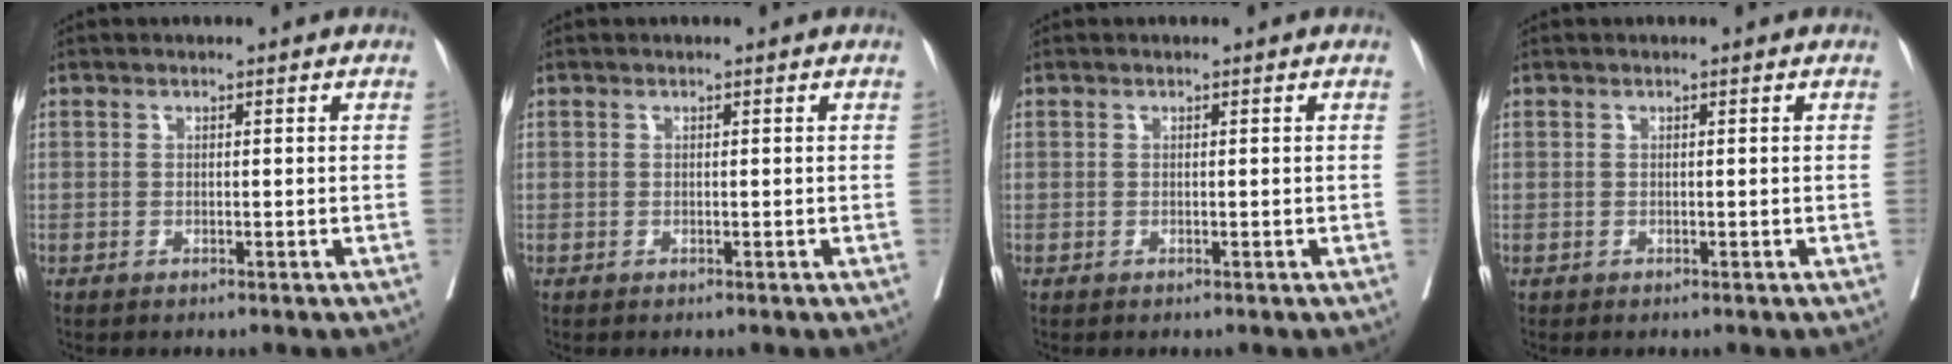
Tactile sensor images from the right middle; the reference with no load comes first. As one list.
[{"total": 0.0}, {"total": 0.0}, {"total": 0.0}]